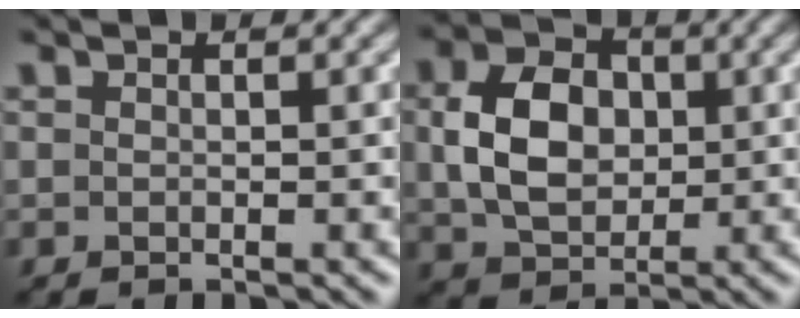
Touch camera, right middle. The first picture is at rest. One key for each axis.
{"total": 6.4, "fx": 0.6, "fy": 4.7, "fz": 4.3, "tx": -0.092, "ty": 0.003, "tz": 0.011}